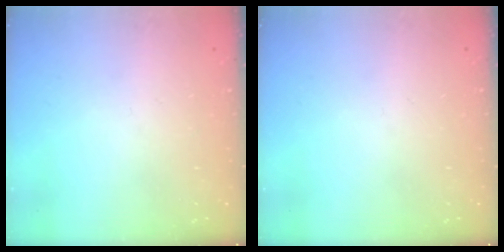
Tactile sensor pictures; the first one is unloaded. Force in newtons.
{"total": 0.0}